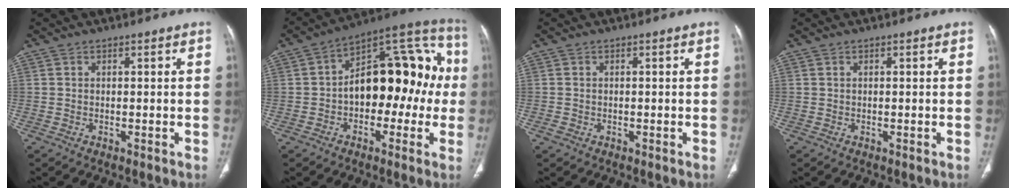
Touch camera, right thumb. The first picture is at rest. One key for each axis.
{"total": 20.0, "fx": -0.8, "fy": 12.0, "fz": 16.1, "tx": -0.183, "ty": 0.060, "tz": -0.020}
{"total": 0.7, "fx": -0.3, "fy": 0.6, "fz": 0.2, "tx": -0.009, "ty": 0.002, "tz": -0.004}
{"total": 0.0}